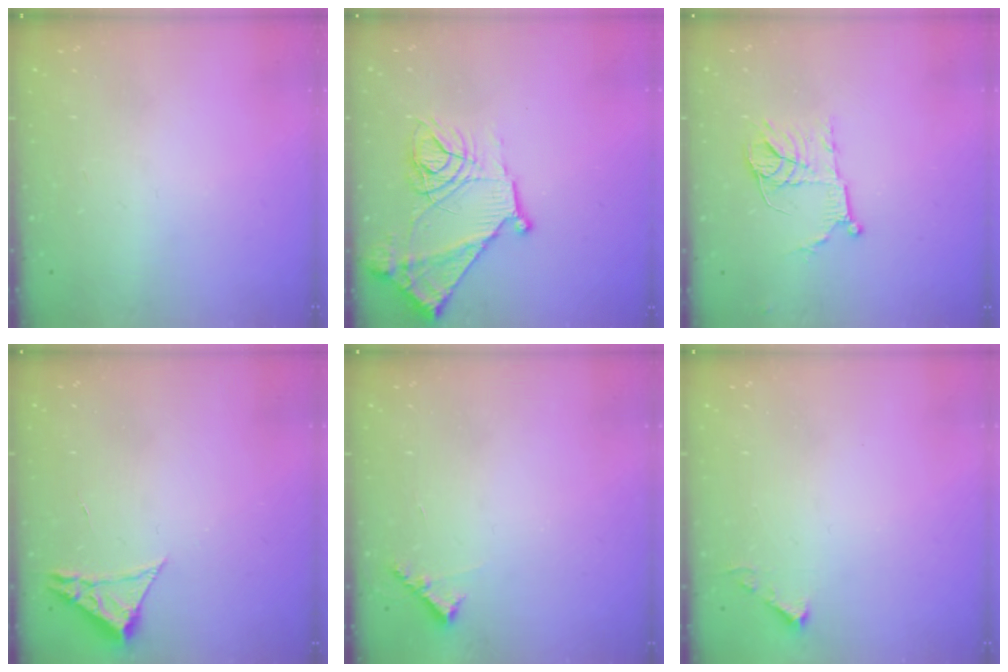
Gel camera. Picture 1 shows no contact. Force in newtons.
{"total": 15.5, "press": 15.4, "slide": 1.4}
{"total": 11.2, "press": 11.1, "slide": 0.7}
{"total": 2.3, "press": 2.3, "slide": 0.4}
{"total": 5.8, "press": 5.8, "slide": 0.5}
{"total": 3.5, "press": 3.5, "slide": 0.4}